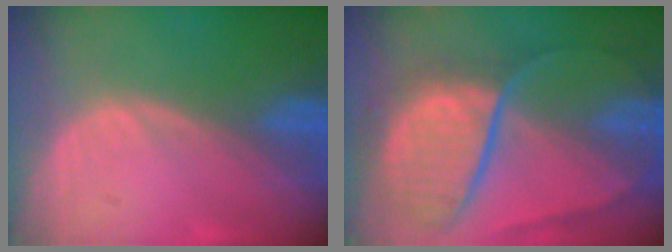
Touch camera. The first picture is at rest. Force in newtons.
{"total": 10.7, "press": 8.9, "slide": 5.9}